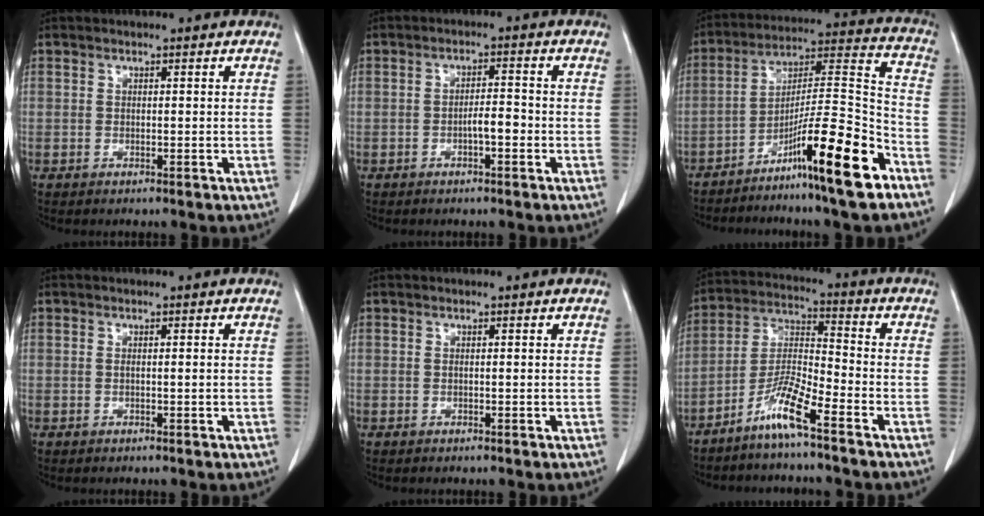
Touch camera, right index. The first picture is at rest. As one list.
[{"total": 2.9, "force": [-1.1, 0.6, 2.6], "torque": [-0.041, 0.005, -0.019]}, {"total": 17.0, "force": [-10.2, 0.0, 13.6], "torque": [-0.230, -0.007, -0.171]}, {"total": 0.7, "force": [0.1, 0.0, 0.7], "torque": [-0.009, 0.001, 0.007]}, {"total": 0.0}, {"total": 8.0, "force": [-5.6, -0.1, 5.8], "torque": [-0.121, -0.013, -0.115]}]